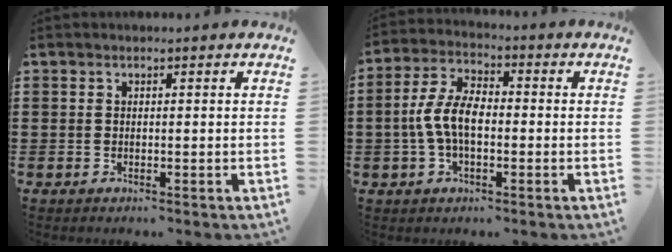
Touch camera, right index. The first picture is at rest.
{"total": 7.1, "force": [-1.1, 3.6, 5.9], "torque": [-0.140, 0.000, -0.028]}